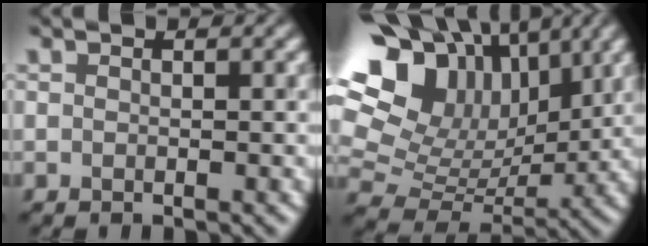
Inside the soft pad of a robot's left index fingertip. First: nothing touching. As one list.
[{"total": 15.4, "force": [7.2, 10.3, 9.0], "torque": [-0.195, 0.046, 0.135]}]